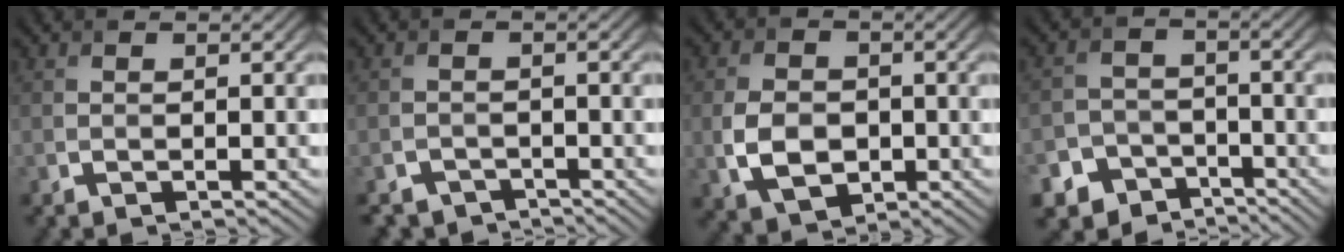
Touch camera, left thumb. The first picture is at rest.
{"total": 2.5, "force": [-2.1, 1.3, 0.3], "torque": [-0.002, -0.006, -0.041]}
{"total": 6.1, "force": [-1.2, 4.5, 4.0], "torque": [-0.090, -0.010, -0.023]}
{"total": 7.1, "force": [-4.9, 5.0, 1.4], "torque": [-0.030, -0.012, -0.088]}